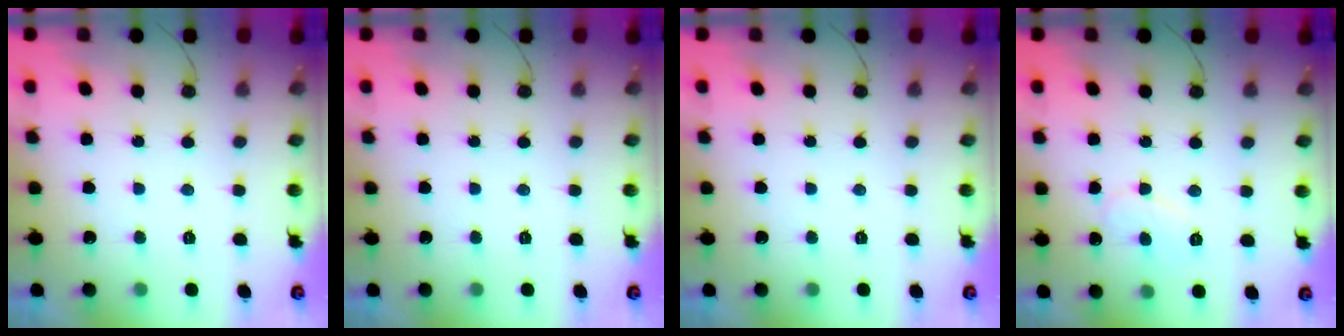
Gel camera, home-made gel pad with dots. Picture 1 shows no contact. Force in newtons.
{"total": 0.0}
{"total": 0.0}
{"total": 6.9, "press": 6.9, "slide": 0.4}